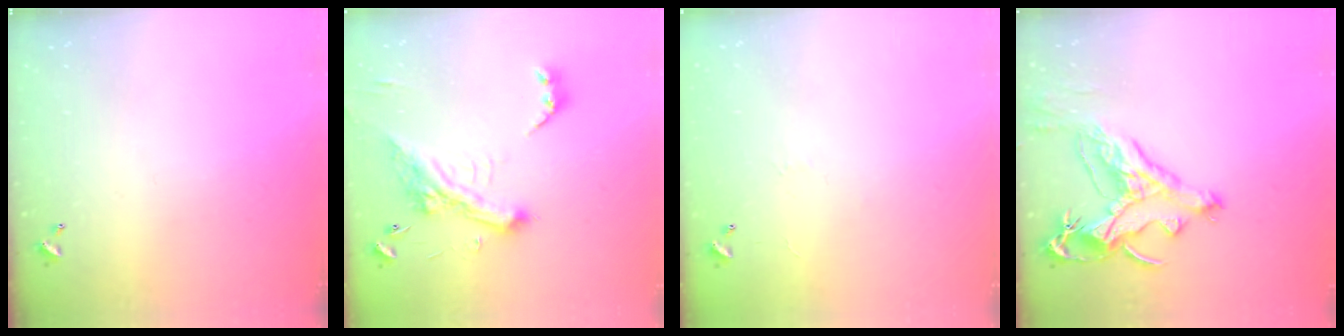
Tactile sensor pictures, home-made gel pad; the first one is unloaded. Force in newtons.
{"total": 7.7, "press": 7.5, "slide": 2.0}
{"total": 6.6, "press": 6.6, "slide": 0.7}
{"total": 5.6, "press": 5.5, "slide": 1.4}